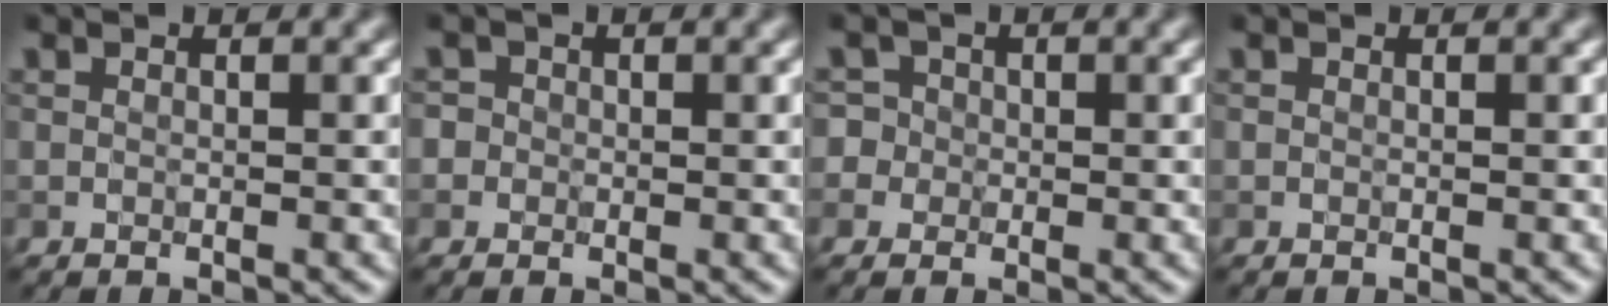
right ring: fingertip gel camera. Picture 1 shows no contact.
{"total": 1.8, "force": [0.3, 1.7, 0.6], "torque": [0.014, 0.008, -0.013]}
{"total": 3.4, "force": [0.1, 3.2, 0.9], "torque": [0.011, 0.024, -0.019]}
{"total": 0.0}